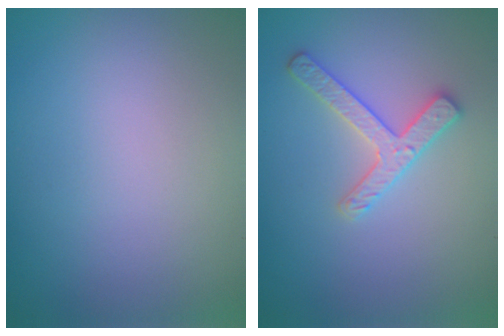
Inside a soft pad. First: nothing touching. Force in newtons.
{"total": 2.7, "press": 2.7, "slide": 0.3}